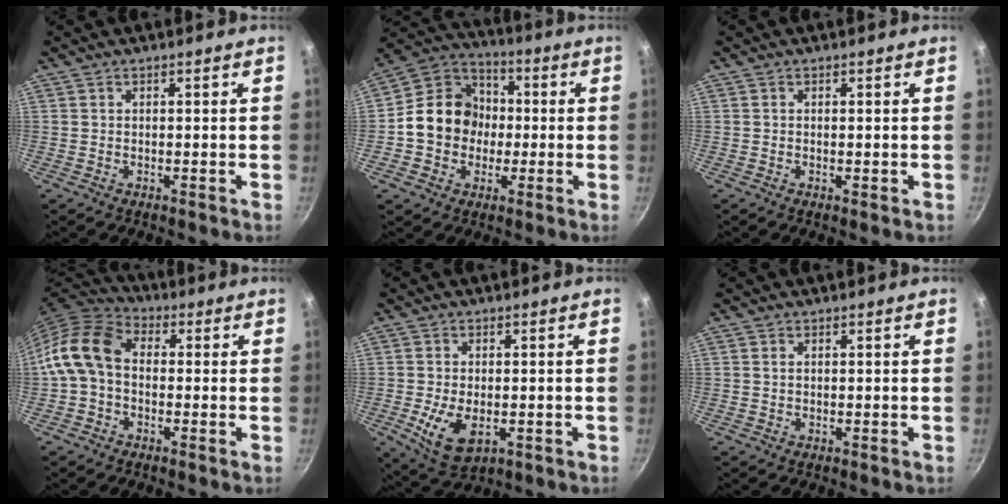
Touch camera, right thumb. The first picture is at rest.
{"total": 14.1, "force": [-0.9, 12.2, 7.0], "torque": [-0.079, 0.032, -0.032]}
{"total": 0.6, "force": [-0.1, 0.2, 0.6], "torque": [-0.009, -0.001, -0.002]}
{"total": 11.0, "force": [-0.4, 8.1, 7.6], "torque": [-0.128, 0.033, -0.029]}
{"total": 8.3, "force": [-1.7, 4.8, 6.5], "torque": [-0.118, -0.016, -0.019]}
{"total": 0.8, "force": [0.3, 0.5, 0.6], "torque": [-0.010, 0.002, 0.004]}